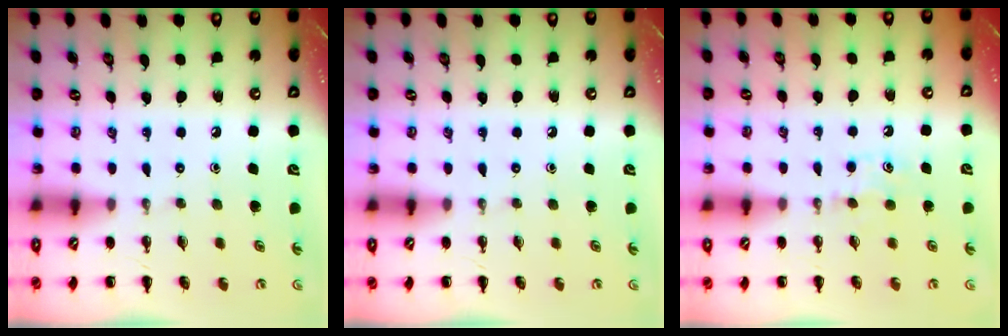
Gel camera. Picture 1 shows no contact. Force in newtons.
{"total": 0.0}
{"total": 4.6, "press": 4.4, "slide": 1.4}